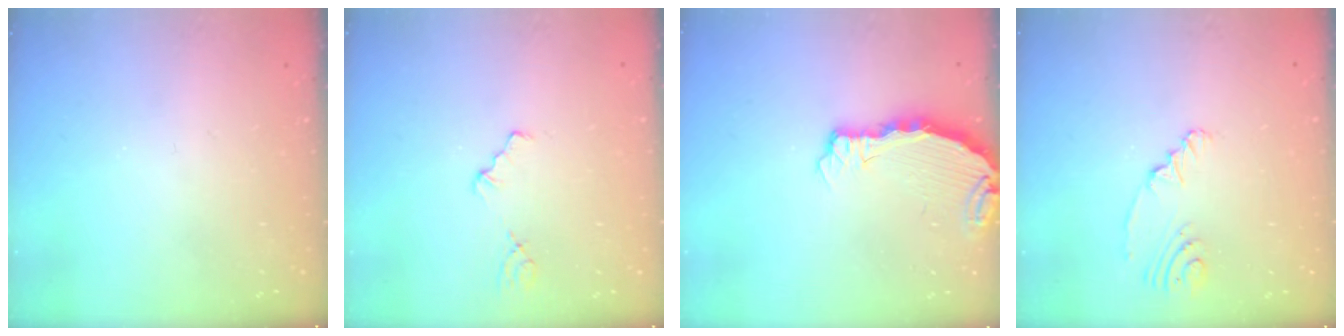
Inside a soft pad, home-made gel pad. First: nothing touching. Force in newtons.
{"total": 1.2, "press": 1.2, "slide": 0.2}
{"total": 4.1, "press": 4.1, "slide": 0.4}
{"total": 3.3, "press": 2.4, "slide": 2.3}